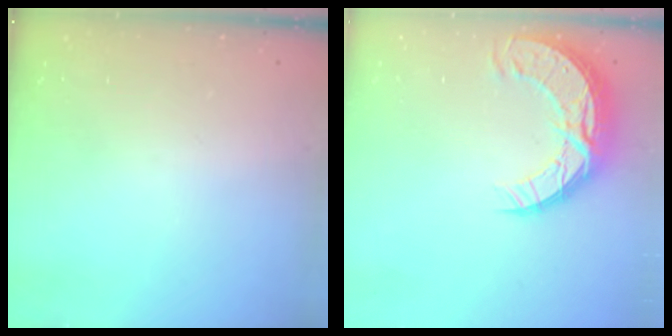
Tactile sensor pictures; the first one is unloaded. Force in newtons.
{"total": 15.1, "press": 15.1, "slide": 1.1}